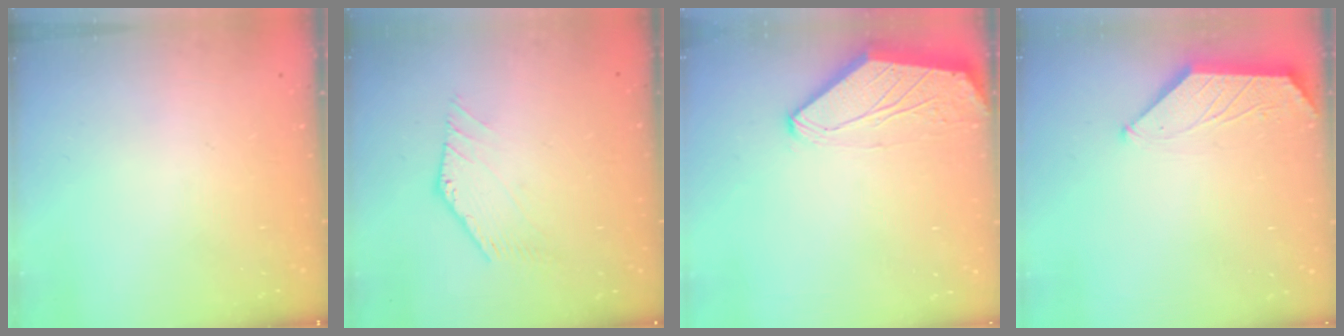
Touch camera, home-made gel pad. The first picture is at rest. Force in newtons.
{"total": 1.0, "press": 1.0, "slide": 0.3}
{"total": 0.0}
{"total": 1.6, "press": 1.6, "slide": 0.3}